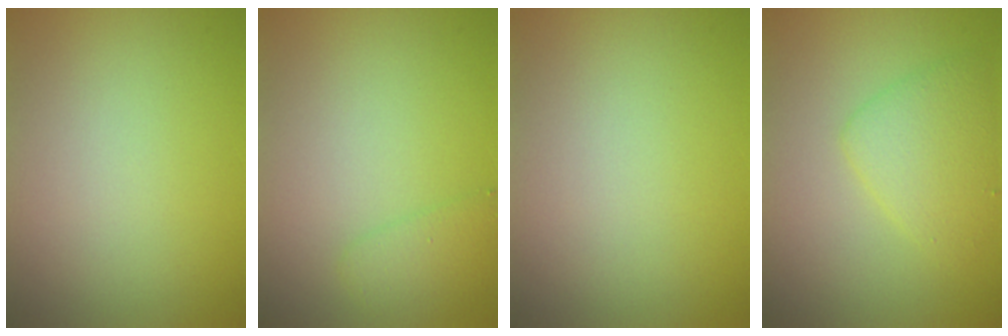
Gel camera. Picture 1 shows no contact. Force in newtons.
{"total": 1.7, "press": 1.7, "slide": 0.1}
{"total": 0.0}
{"total": 1.9, "press": 1.9, "slide": 0.1}